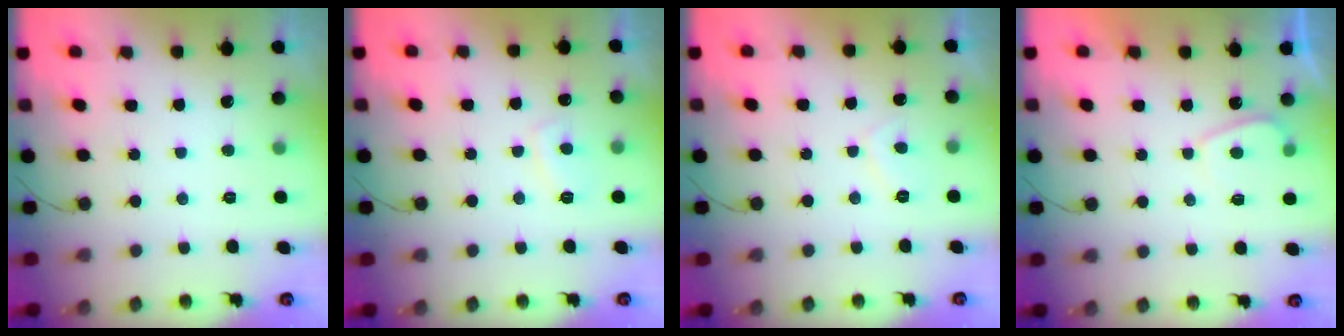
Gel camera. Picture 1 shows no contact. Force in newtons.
{"total": 3.5, "press": 3.4, "slide": 0.7}
{"total": 2.0, "press": 1.8, "slide": 0.7}
{"total": 1.2, "press": 1.1, "slide": 0.6}